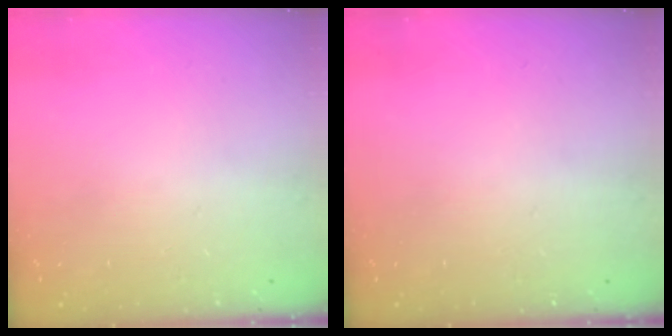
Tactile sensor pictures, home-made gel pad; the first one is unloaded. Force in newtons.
{"total": 0.0}